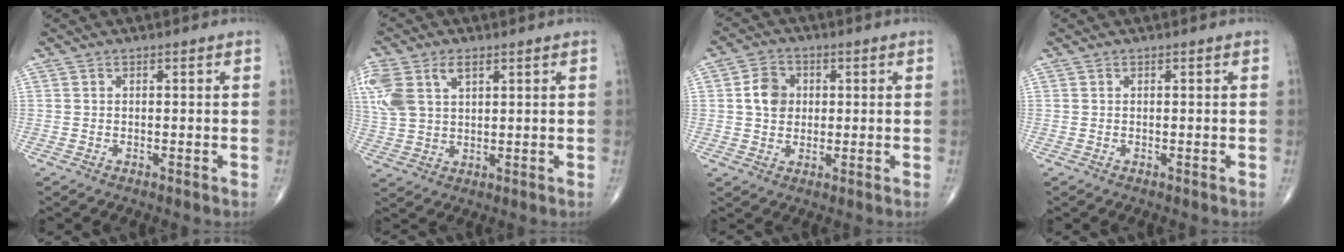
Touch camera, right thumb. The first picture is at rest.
{"total": 11.7, "force": [4.5, 7.1, 8.2], "torque": [-0.201, 0.007, 0.094]}
{"total": 6.1, "force": [0.8, 5.1, 3.4], "torque": [-0.042, 0.004, 0.010]}
{"total": 0.0}